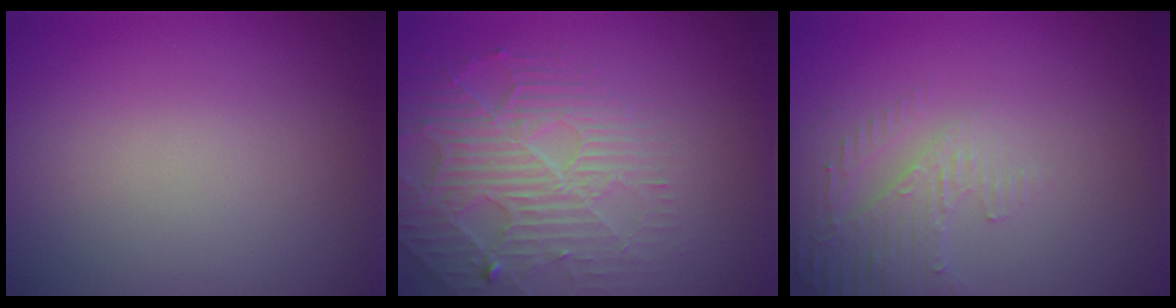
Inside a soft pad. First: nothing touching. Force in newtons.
{"total": 3.8, "press": 3.4, "slide": 1.6}
{"total": 3.0, "press": 2.9, "slide": 0.8}